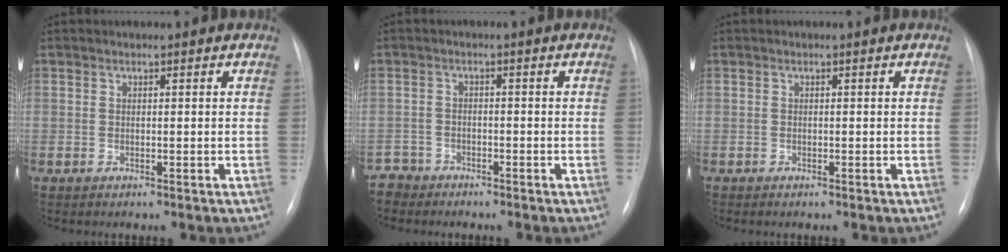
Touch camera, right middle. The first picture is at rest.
{"total": 2.9, "force": [-2.5, 1.1, -1.0], "torque": [0.018, 0.000, -0.052]}
{"total": 0.0}